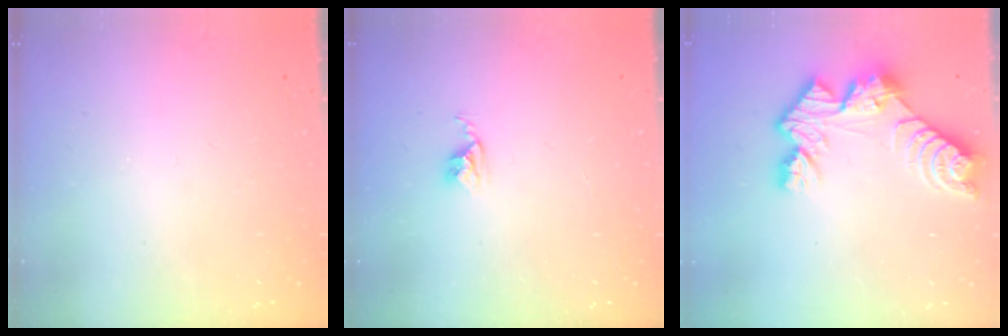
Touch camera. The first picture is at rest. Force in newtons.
{"total": 2.8, "press": 2.7, "slide": 0.4}
{"total": 10.3, "press": 10.3, "slide": 1.0}